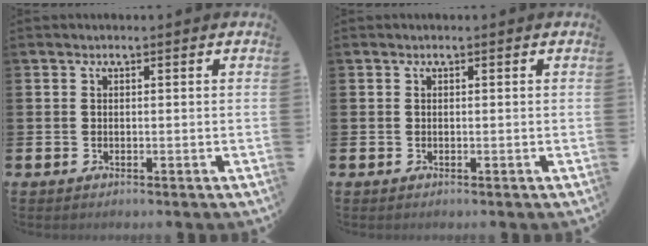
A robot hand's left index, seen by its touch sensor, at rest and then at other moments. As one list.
[{"total": 0.0}]